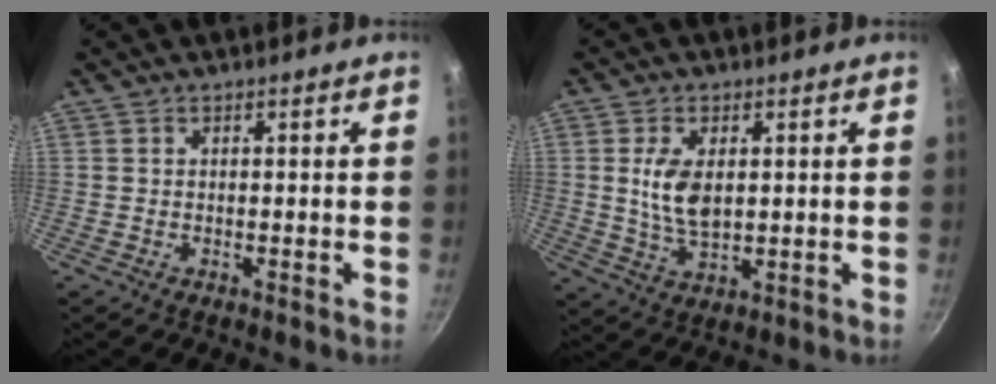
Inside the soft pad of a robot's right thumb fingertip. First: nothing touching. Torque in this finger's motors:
{"motor_torque": [0.13, 0.02, 1.28, -0.35, 0.33]}